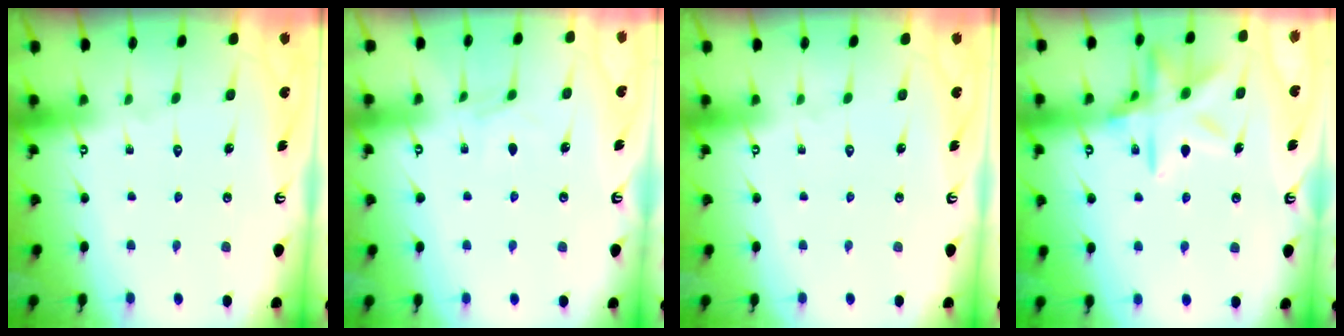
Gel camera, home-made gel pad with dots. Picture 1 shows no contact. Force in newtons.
{"total": 4.0, "press": 3.9, "slide": 0.5}
{"total": 0.0}
{"total": 15.3, "press": 15.2, "slide": 1.2}